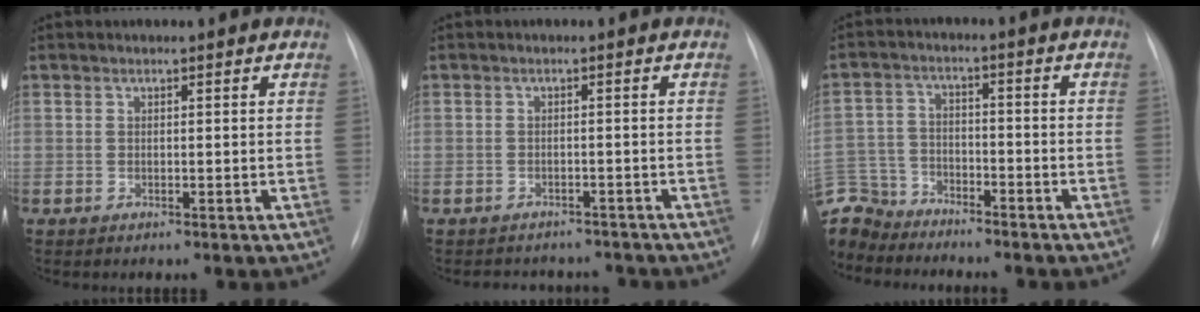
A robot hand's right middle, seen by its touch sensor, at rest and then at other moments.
{"total": 5.9, "force": [-5.3, 2.6, 0.1], "torque": [0.005, 0.015, -0.061]}
{"total": 12.5, "force": [-11.0, 5.5, 2.1], "torque": [-0.071, 0.015, -0.203]}